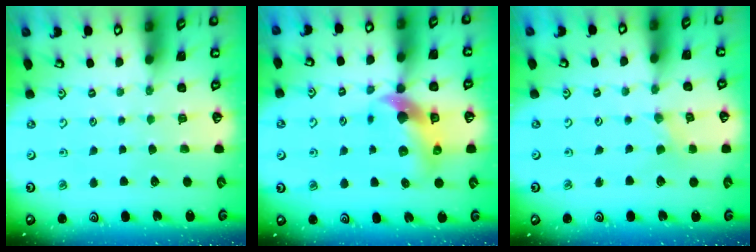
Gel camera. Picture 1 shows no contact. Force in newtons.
{"total": 8.5, "press": 8.3, "slide": 1.4}
{"total": 0.0}